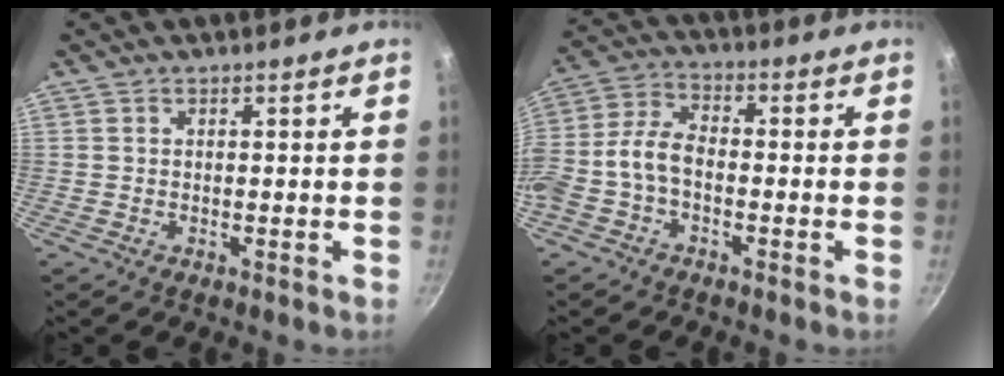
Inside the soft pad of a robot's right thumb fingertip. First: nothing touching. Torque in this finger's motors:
{"motor_torque": [-0.08, 0.57, 0.92, -0.80, 0.59]}